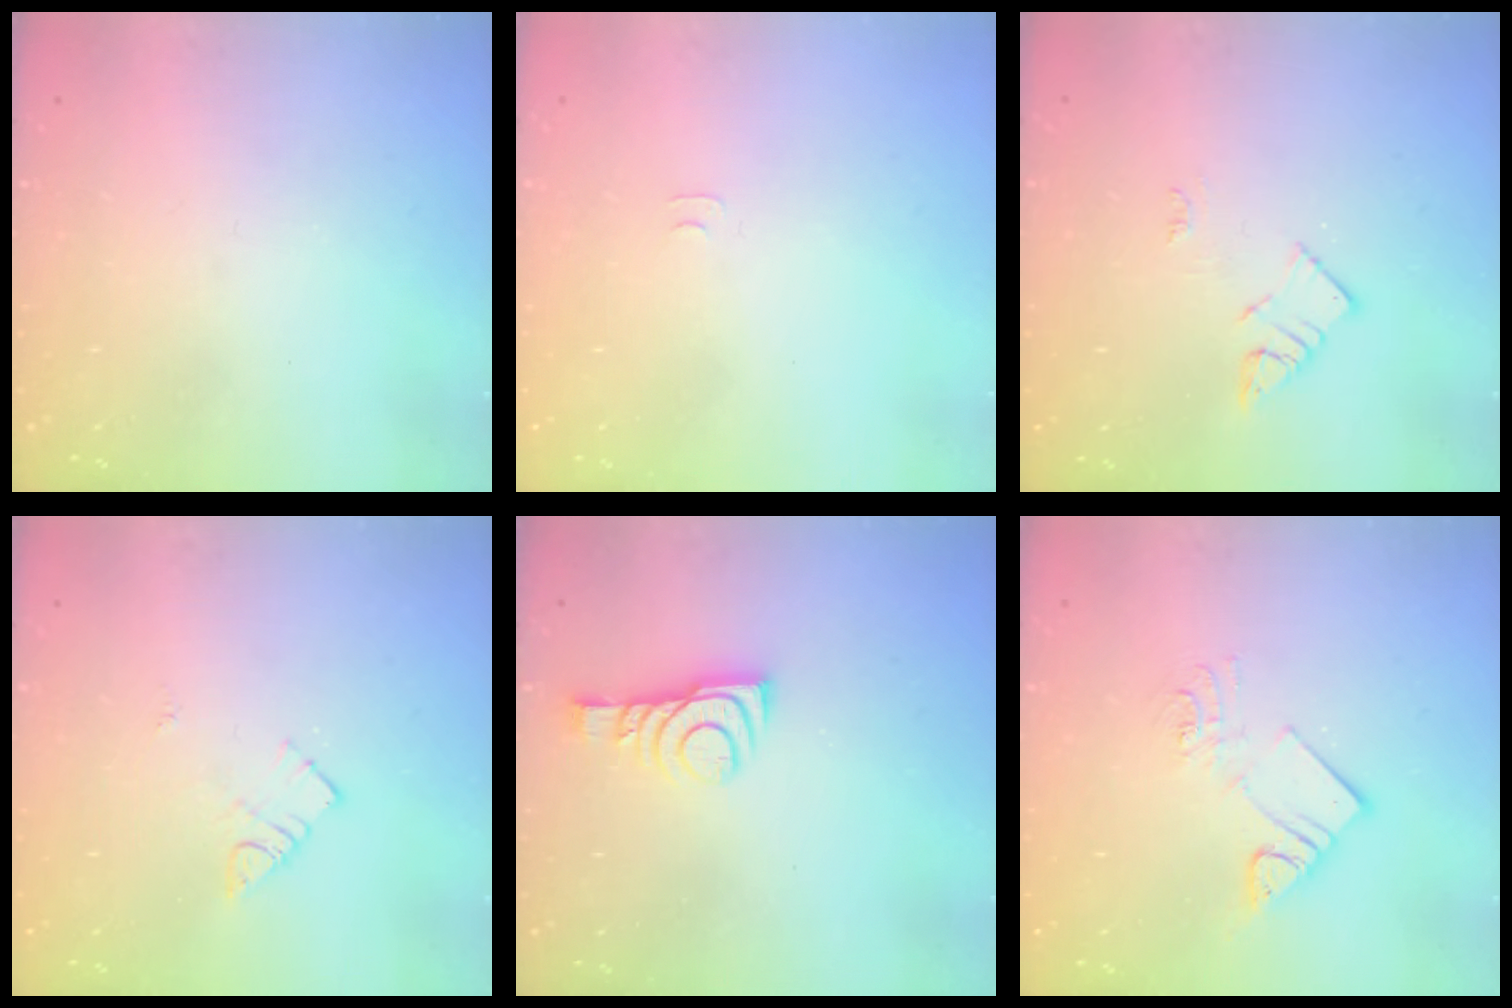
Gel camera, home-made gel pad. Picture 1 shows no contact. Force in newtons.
{"total": 3.7, "press": 3.7, "slide": 0.4}
{"total": 4.6, "press": 4.6, "slide": 0.3}
{"total": 5.2, "press": 5.2, "slide": 0.2}
{"total": 9.1, "press": 9.1, "slide": 0.4}
{"total": 9.1, "press": 9.1, "slide": 0.5}